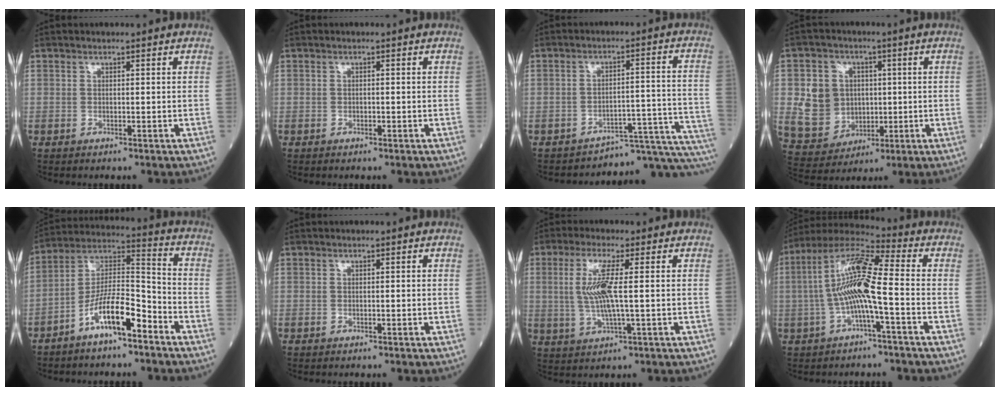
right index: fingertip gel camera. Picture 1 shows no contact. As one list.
[{"total": 0.6, "force": [-0.3, 0.3, 0.4], "torque": [-0.009, 0.000, -0.005]}, {"total": 14.2, "force": [-14.1, 0.1, 1.6], "torque": [0.012, 0.047, -0.177]}, {"total": 10.0, "force": [0.8, 8.9, 4.5], "torque": [-0.107, 0.020, 0.030]}, {"total": 11.2, "force": [-6.7, 2.4, 8.7], "torque": [-0.169, 0.011, -0.123]}, {"total": 0.0}, {"total": 6.9, "force": [0.8, 0.6, 6.9], "torque": [-0.154, 0.000, 0.015]}, {"total": 11.5, "force": [-1.5, 0.9, 11.4], "torque": [-0.232, 0.024, -0.037]}]